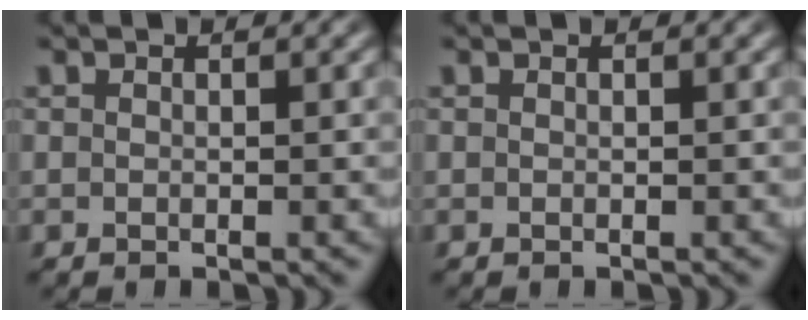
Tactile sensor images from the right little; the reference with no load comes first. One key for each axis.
{"total": 0.0}